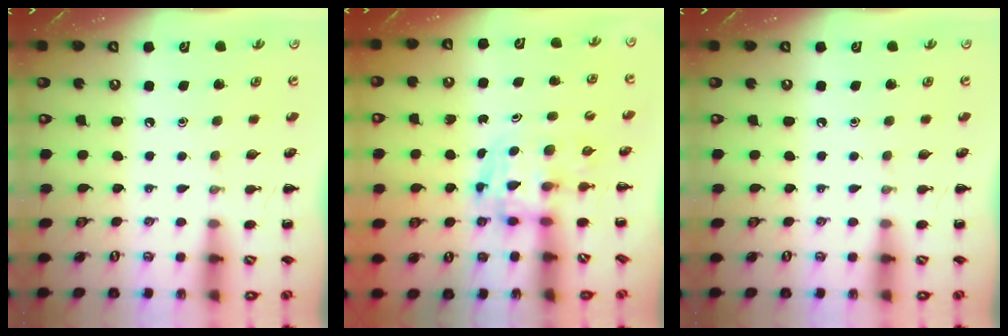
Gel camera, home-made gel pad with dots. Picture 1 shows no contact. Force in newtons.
{"total": 3.7, "press": 3.6, "slide": 0.6}
{"total": 0.0}